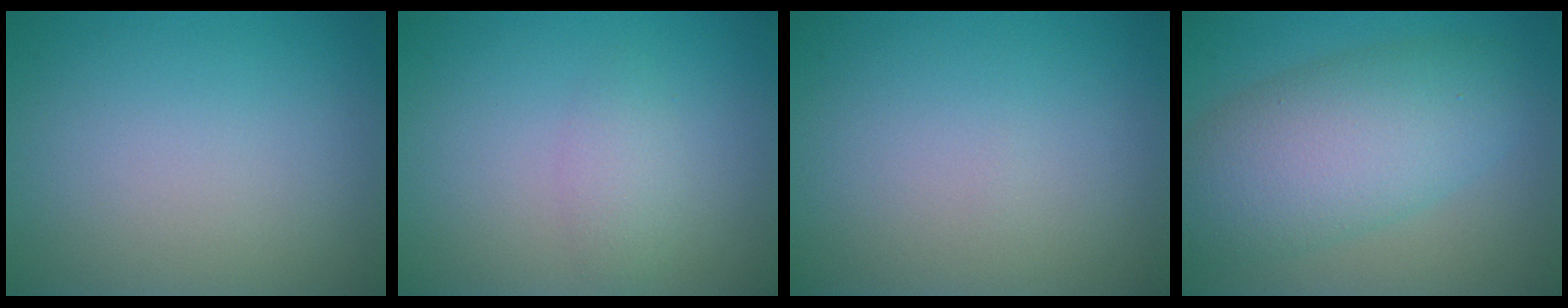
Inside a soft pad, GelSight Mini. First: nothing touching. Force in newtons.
{"total": 1.8, "press": 1.8, "slide": 0.1}
{"total": 0.0}
{"total": 8.1, "press": 8.1, "slide": 0.3}